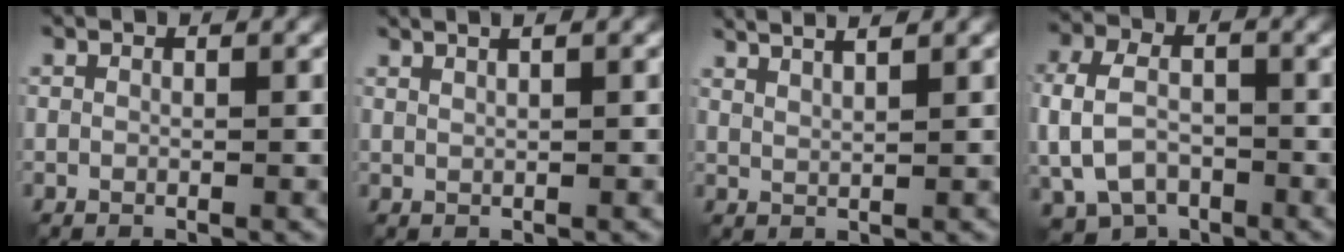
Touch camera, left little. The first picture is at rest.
{"total": 2.6, "force": [1.6, 0.9, 1.8], "torque": [-0.012, 0.013, 0.005]}
{"total": 4.4, "force": [3.3, 1.2, 2.7], "torque": [-0.023, 0.023, 0.026]}
{"total": 7.0, "force": [-1.8, 5.2, 4.4], "torque": [-0.090, -0.004, -0.031]}